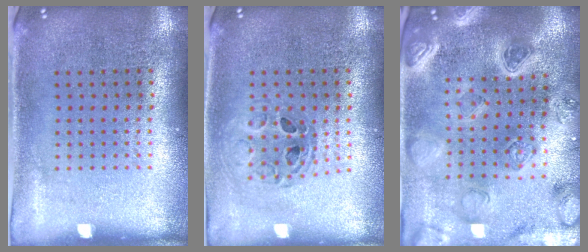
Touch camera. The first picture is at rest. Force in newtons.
{"total": 0.7, "press": 0.7, "slide": 0.1}
{"total": 2.9, "press": 2.9, "slide": 0.7}